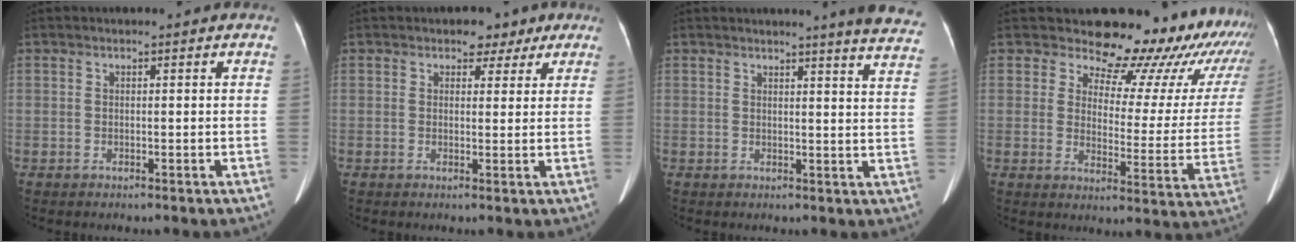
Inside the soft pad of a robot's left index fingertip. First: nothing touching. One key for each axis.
{"total": 3.5, "fx": 2.2, "fy": 2.5, "fz": 1.2, "tx": -0.007, "ty": 0.011, "tz": 0.029}
{"total": 11.0, "fx": 10.0, "fy": -0.5, "fz": 4.4, "tx": -0.040, "ty": -0.058, "tz": 0.088}
{"total": 20.9, "fx": 19.5, "fy": 5.5, "fz": 5.4, "tx": -0.046, "ty": -0.094, "tz": 0.205}